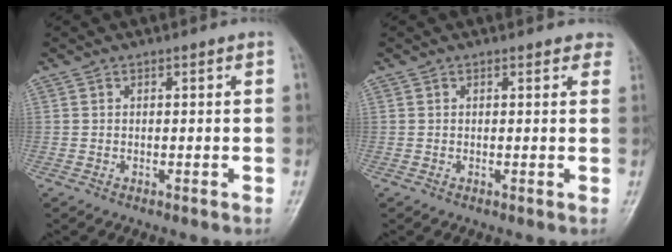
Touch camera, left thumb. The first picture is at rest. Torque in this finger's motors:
{"motor_torque": [-0.05, 0.15, 0.07, 0.10, 0.04]}